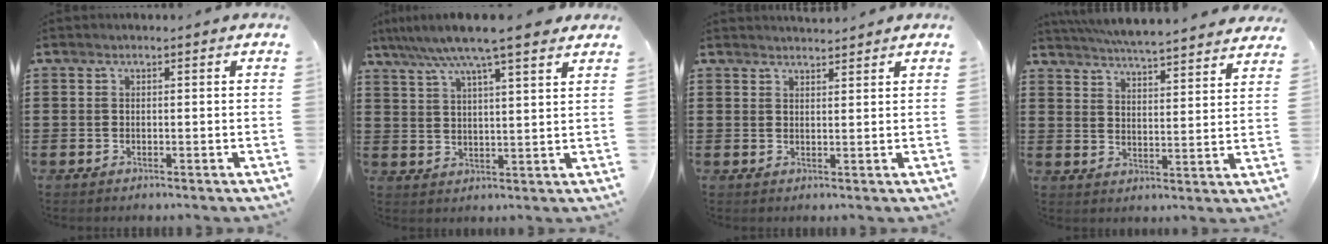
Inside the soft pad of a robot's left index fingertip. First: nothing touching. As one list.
[{"total": 8.4, "force": [6.8, 0.2, 4.9], "torque": [-0.112, -0.019, 0.119]}, {"total": 1.9, "force": [1.9, 0.1, 0.1], "torque": [-0.006, 0.000, 0.037]}, {"total": 5.3, "force": [5.2, -0.4, 1.2], "torque": [-0.044, -0.036, 0.090]}]